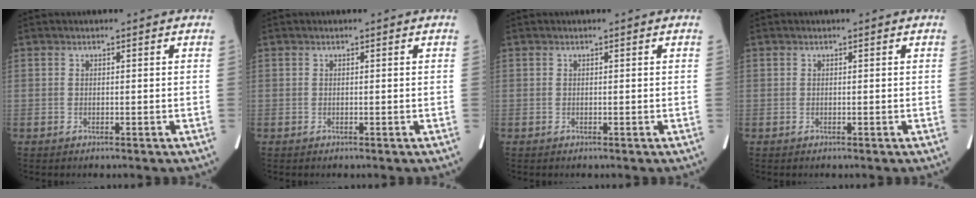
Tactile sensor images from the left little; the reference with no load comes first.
{"total": 0.0}
{"total": 0.0}
{"total": 0.0}